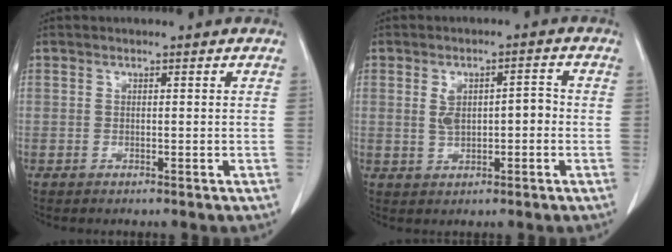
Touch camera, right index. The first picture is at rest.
{"total": 4.9, "force": [0.0, 2.3, 4.3], "torque": [-0.079, 0.018, 0.008]}